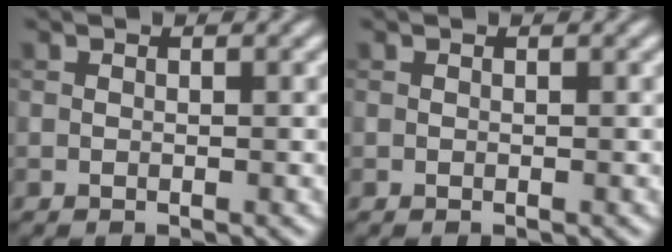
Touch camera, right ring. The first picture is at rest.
{"total": 0.0}